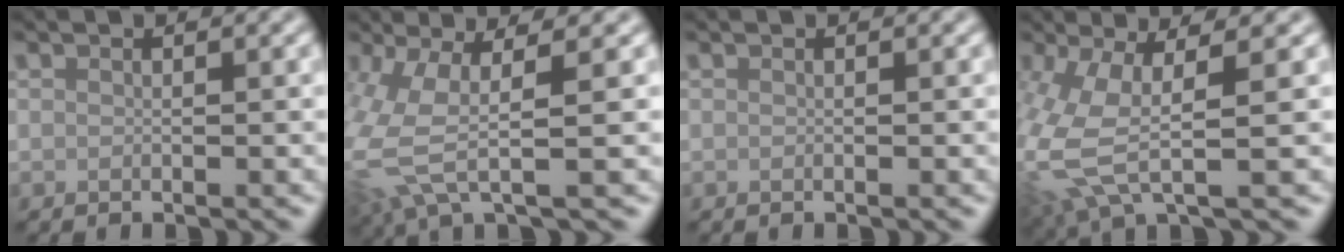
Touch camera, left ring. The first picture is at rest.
{"total": 6.1, "force": [-0.4, 1.7, 5.9], "torque": [-0.146, -0.009, -0.007]}
{"total": 0.0}
{"total": 6.6, "force": [-0.1, 2.0, 6.3], "torque": [-0.154, -0.008, -0.002]}